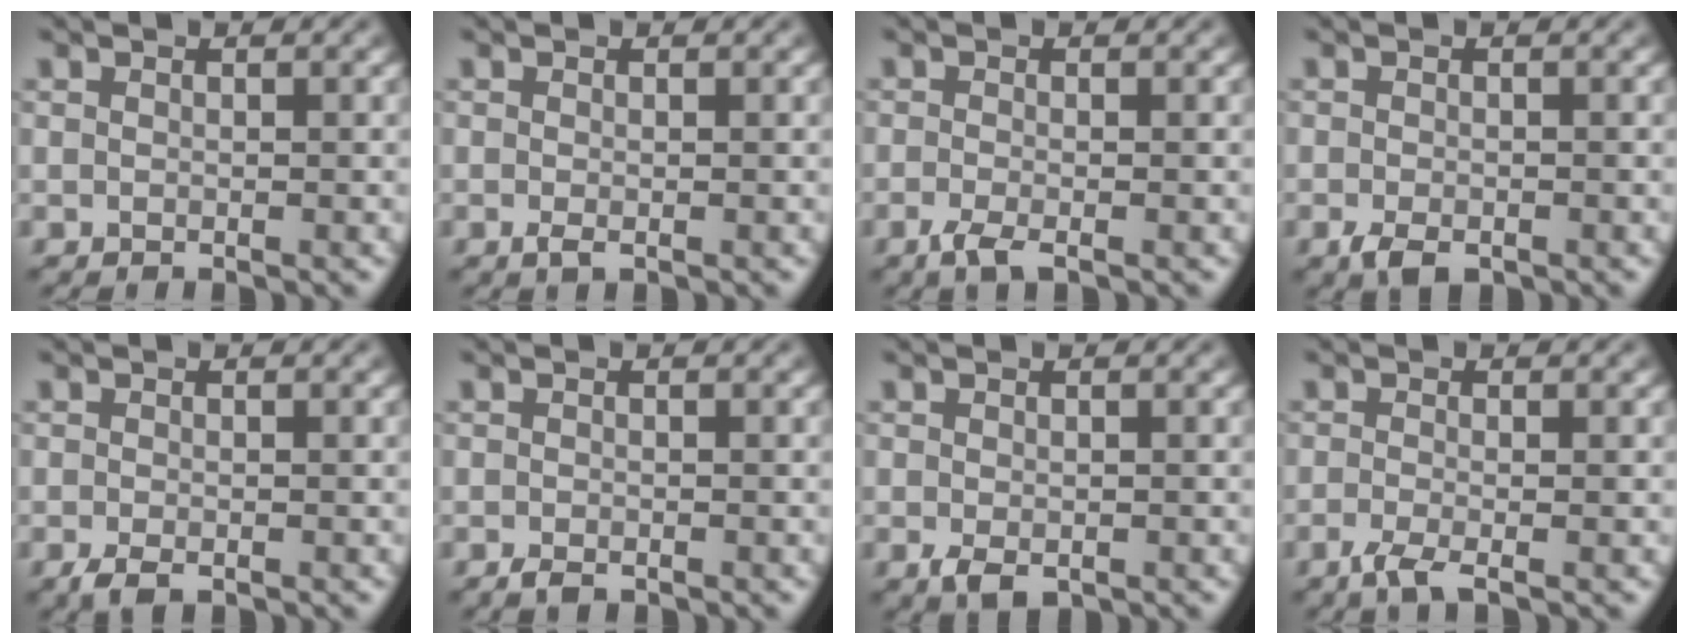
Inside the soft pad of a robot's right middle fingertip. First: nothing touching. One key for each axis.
{"total": 0.9, "fx": -0.4, "fy": 0.3, "fz": 0.7, "tx": -0.017, "ty": -0.005, "tz": -0.006}
{"total": 1.9, "fx": -1.2, "fy": 0.5, "fz": 1.5, "tx": -0.034, "ty": -0.007, "tz": -0.027}
{"total": 2.3, "fx": -1.3, "fy": 1.2, "fz": 1.4, "tx": -0.028, "ty": -0.006, "tz": -0.025}
{"total": 1.8, "fx": -1.1, "fy": 0.7, "fz": 1.2, "tx": -0.025, "ty": -0.006, "tz": -0.022}
{"total": 1.1, "fx": -0.8, "fy": 0.5, "fz": 0.6, "tx": -0.012, "ty": -0.003, "tz": -0.015}
{"total": 2.0, "fx": -0.9, "fy": 1.2, "fz": 1.4, "tx": -0.032, "ty": -0.008, "tz": -0.013}
{"total": 2.2, "fx": -1.4, "fy": 0.4, "fz": 1.7, "tx": -0.037, "ty": -0.009, "tz": -0.035}